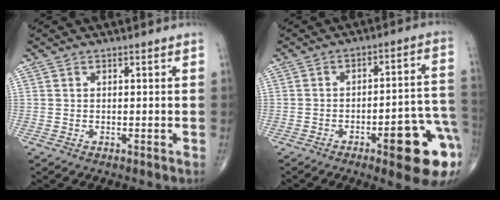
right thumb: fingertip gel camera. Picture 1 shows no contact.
{"total": 16.6, "force": [-7.0, 4.1, 14.5], "torque": [-0.130, 0.042, -0.081]}